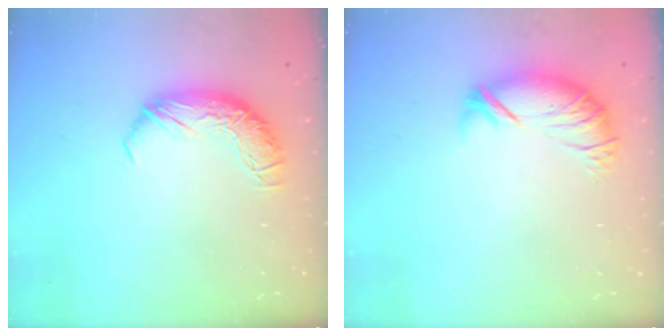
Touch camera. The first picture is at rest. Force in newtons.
{"total": 2.6, "press": 1.5, "slide": 2.1}